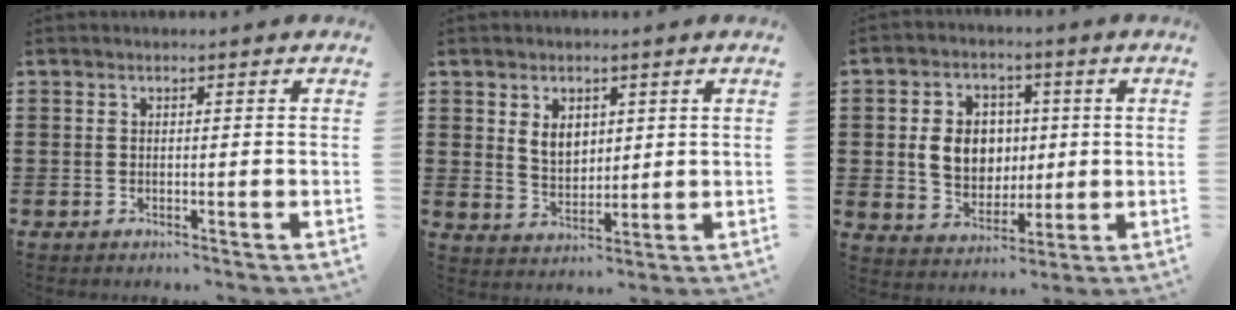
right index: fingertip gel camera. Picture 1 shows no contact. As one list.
[{"total": 4.2, "force": [1.7, 2.9, 2.5], "torque": [-0.050, 0.007, 0.028]}, {"total": 7.7, "force": [0.7, 6.5, 4.1], "torque": [-0.084, 0.016, 0.010]}]